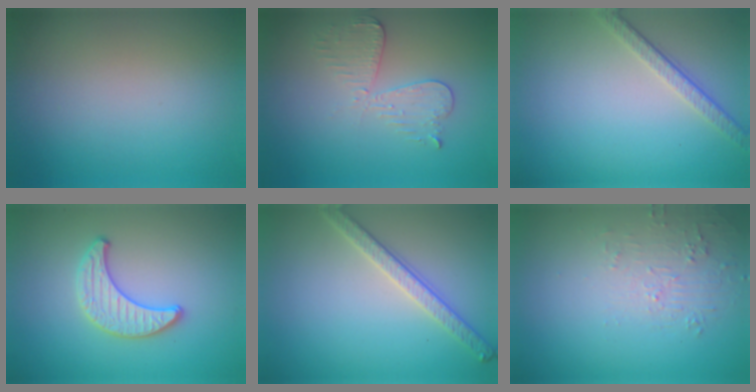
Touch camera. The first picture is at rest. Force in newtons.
{"total": 2.9, "press": 2.7, "slide": 1.2}
{"total": 2.6, "press": 2.0, "slide": 1.7}
{"total": 2.4, "press": 2.4, "slide": 0.1}
{"total": 2.8, "press": 2.8, "slide": 0.7}
{"total": 1.7, "press": 0.5, "slide": 1.7}